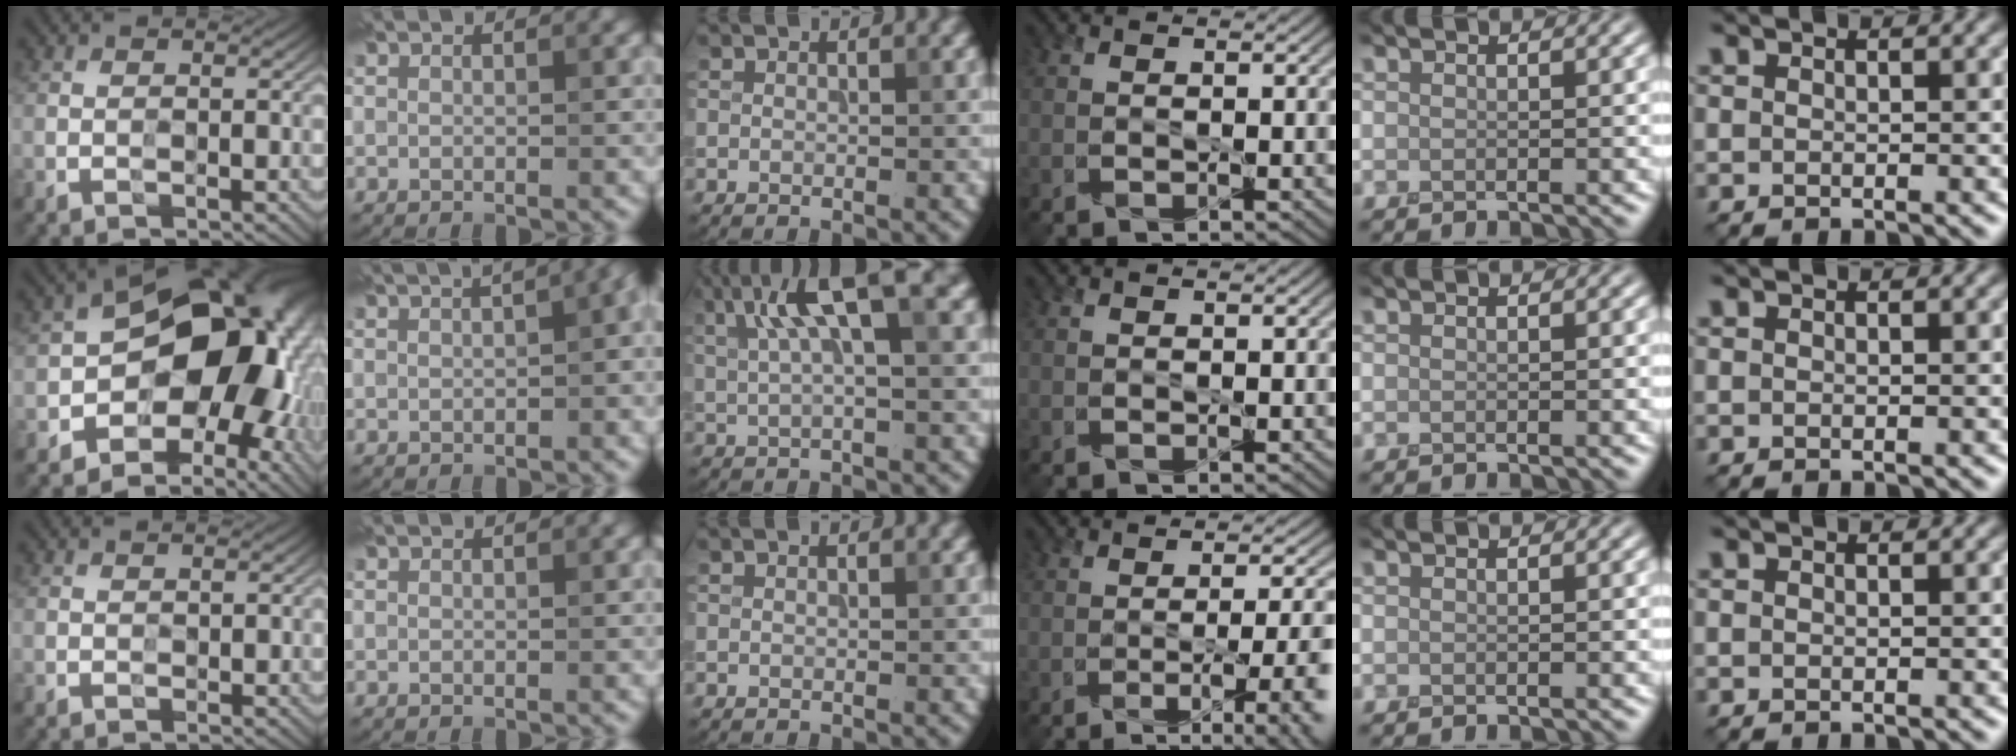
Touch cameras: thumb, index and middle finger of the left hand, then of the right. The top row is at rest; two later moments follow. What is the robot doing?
{"motion": "peel", "object": "velcro strap"}